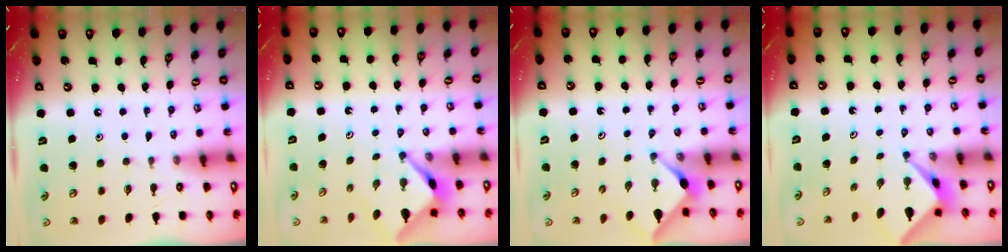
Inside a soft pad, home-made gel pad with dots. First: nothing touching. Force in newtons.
{"total": 3.8, "press": 3.8, "slide": 0.1}
{"total": 2.9, "press": 2.9, "slide": 0.3}
{"total": 2.1, "press": 2.1, "slide": 0.2}